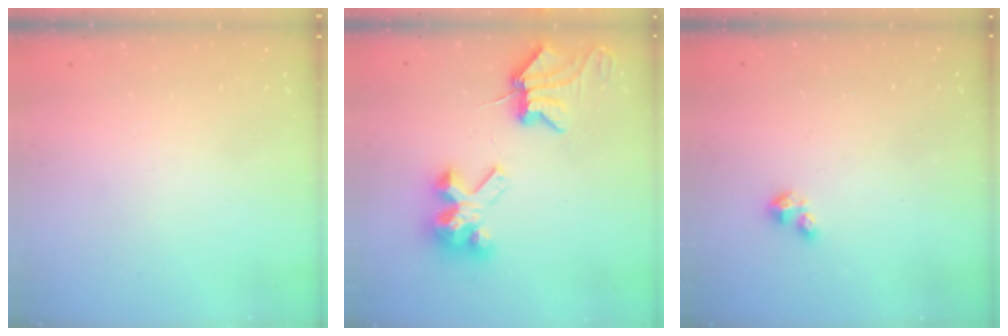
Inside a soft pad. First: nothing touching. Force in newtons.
{"total": 8.8, "press": 8.8, "slide": 1.1}
{"total": 1.6, "press": 1.6, "slide": 0.4}